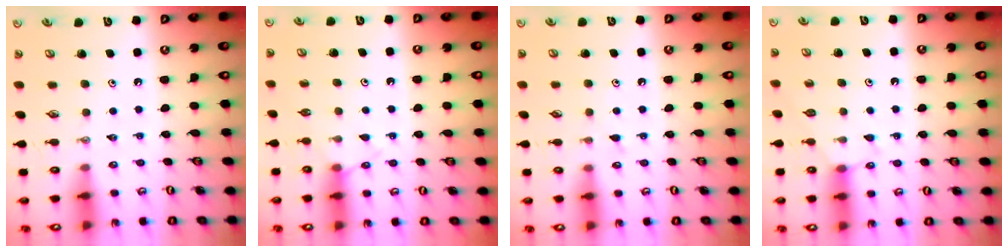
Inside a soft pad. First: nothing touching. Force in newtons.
{"total": 5.8, "press": 5.7, "slide": 0.7}
{"total": 6.8, "press": 6.8, "slide": 0.6}
{"total": 4.6, "press": 4.6, "slide": 0.5}